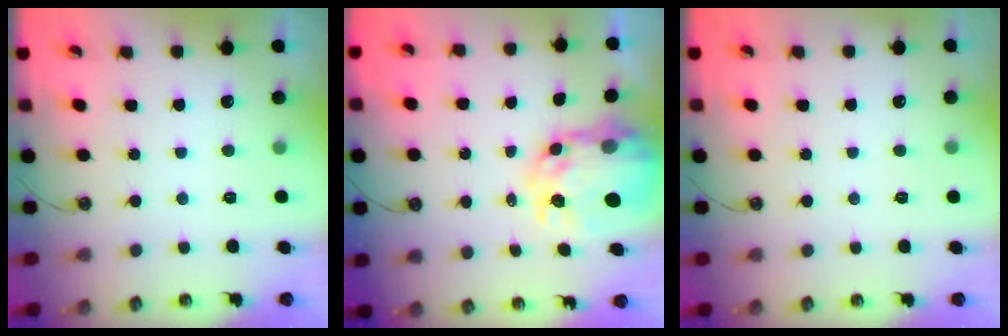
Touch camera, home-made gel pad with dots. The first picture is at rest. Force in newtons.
{"total": 10.6, "press": 10.5, "slide": 1.0}
{"total": 0.0}